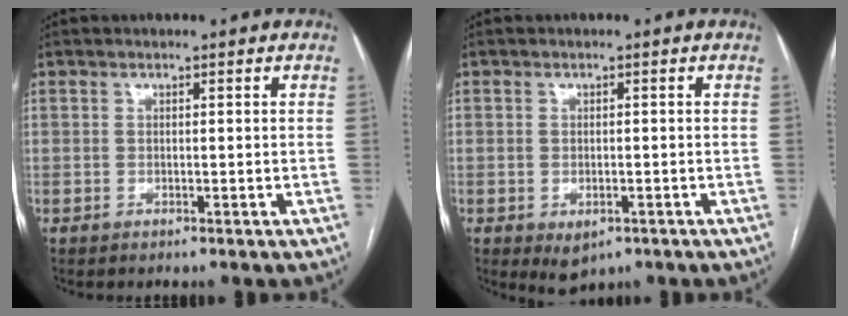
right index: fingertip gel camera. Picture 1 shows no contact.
{"total": 3.2, "force": [-1.4, 2.0, 2.0], "torque": [-0.029, -0.003, -0.004]}